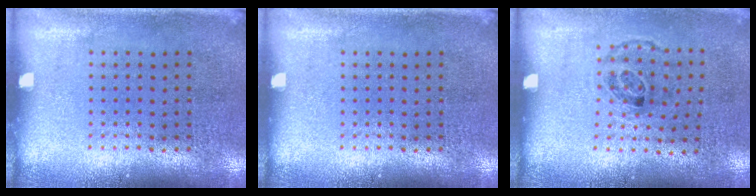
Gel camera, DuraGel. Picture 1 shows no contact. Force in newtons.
{"total": 0.0}
{"total": 1.0, "press": 0.7, "slide": 0.7}